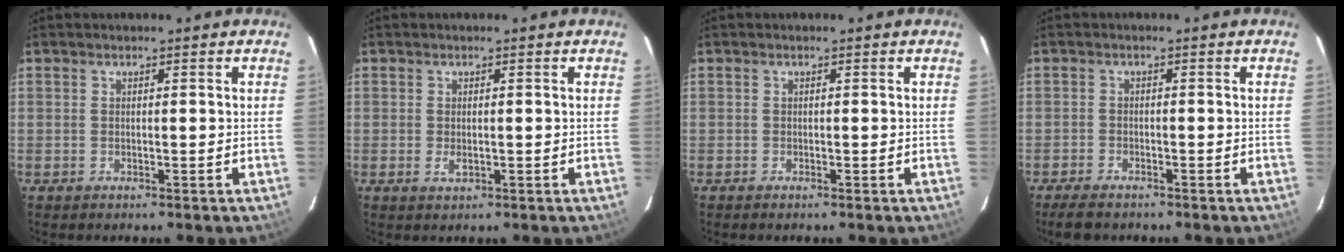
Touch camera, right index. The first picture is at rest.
{"total": 1.5, "force": [-0.4, 0.8, 1.3], "torque": [-0.023, -0.001, -0.005]}
{"total": 0.0}
{"total": 4.1, "force": [-3.5, 1.4, 1.7], "torque": [-0.050, -0.009, -0.062]}